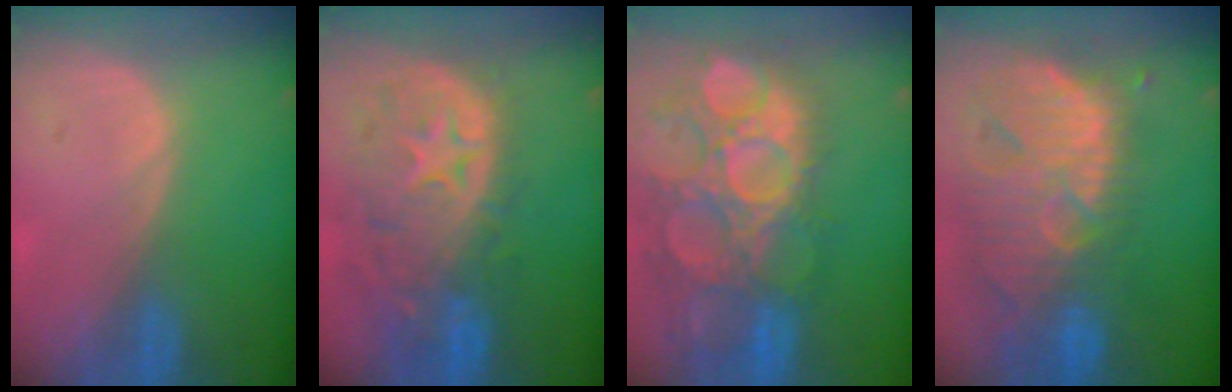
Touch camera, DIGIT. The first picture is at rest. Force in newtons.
{"total": 12.3, "press": 10.5, "slide": 6.5}
{"total": 15.1, "press": 12.6, "slide": 8.4}
{"total": 13.6, "press": 11.6, "slide": 7.2}